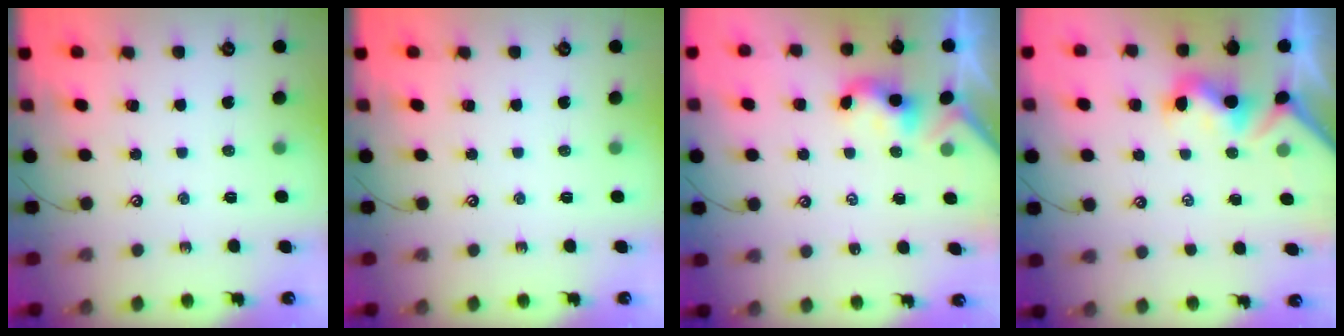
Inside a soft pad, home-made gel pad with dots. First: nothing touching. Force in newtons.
{"total": 0.0}
{"total": 2.2, "press": 2.2, "slide": 0.2}
{"total": 0.8, "press": 0.6, "slide": 0.5}